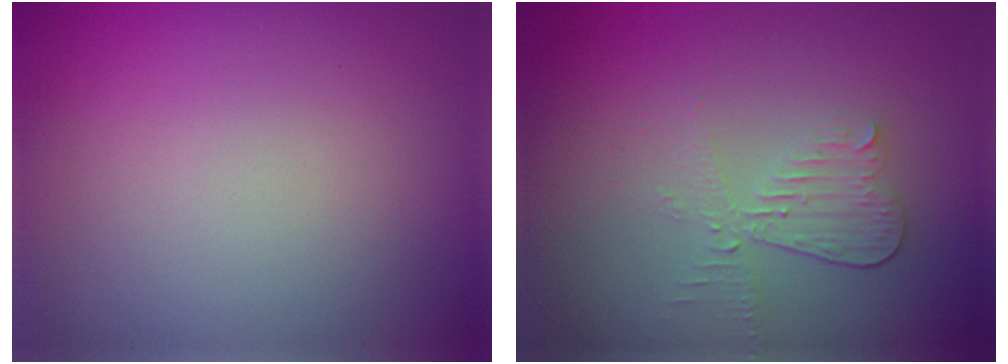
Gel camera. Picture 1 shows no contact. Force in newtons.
{"total": 2.8, "press": 2.5, "slide": 1.3}